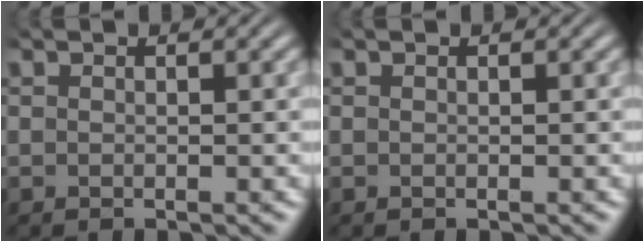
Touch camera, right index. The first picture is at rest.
{"total": 0.0}